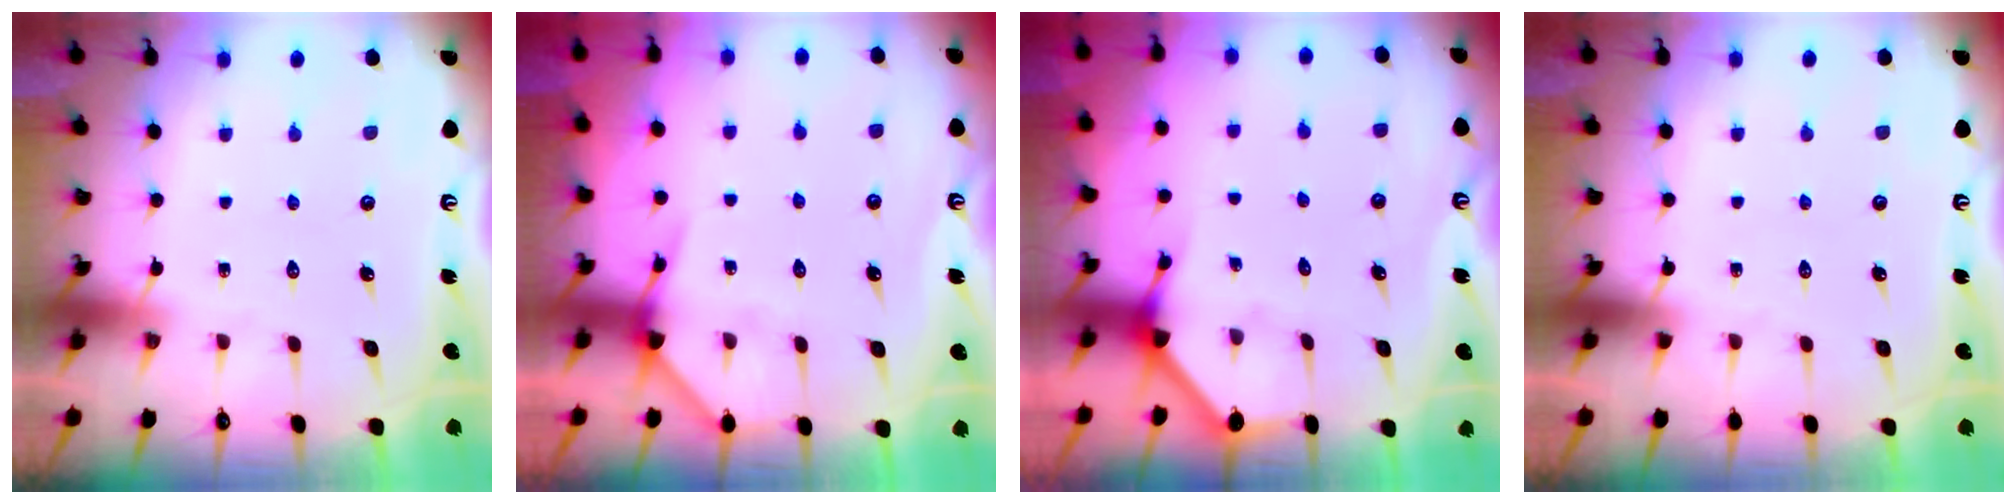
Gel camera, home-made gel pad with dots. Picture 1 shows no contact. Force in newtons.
{"total": 7.0, "press": 6.9, "slide": 0.8}
{"total": 2.5, "press": 2.5, "slide": 0.2}
{"total": 0.0}